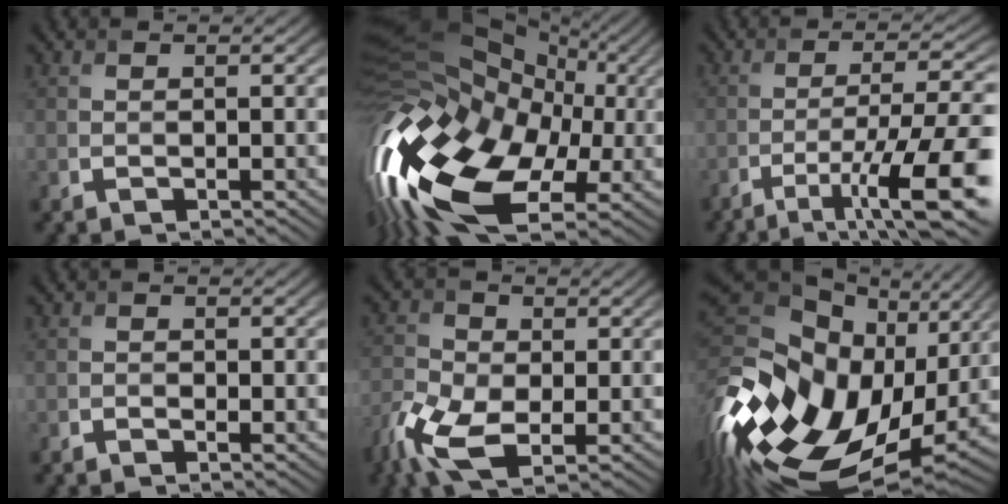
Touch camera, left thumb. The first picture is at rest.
{"total": 18.9, "force": [-3.6, 12.4, 13.8], "torque": [-0.311, -0.018, -0.047]}
{"total": 12.2, "force": [-6.4, 2.5, 10.1], "torque": [-0.163, 0.001, -0.100]}
{"total": 0.9, "force": [-0.3, 0.7, 0.5], "torque": [-0.014, -0.004, -0.003]}
{"total": 9.2, "force": [-3.8, 5.3, 6.5], "torque": [-0.168, -0.018, -0.077]}
{"total": 20.2, "force": [0.1, 14.1, 14.4], "torque": [-0.321, -0.035, 0.015]}